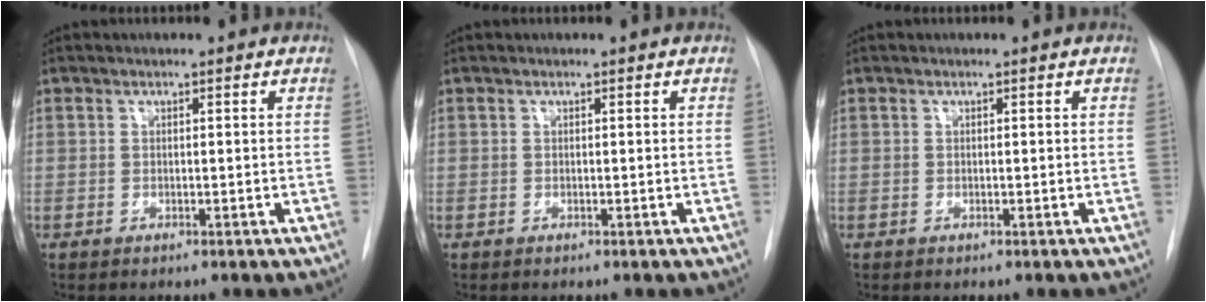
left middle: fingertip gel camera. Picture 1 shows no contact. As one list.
[{"total": 0.0}, {"total": 0.0}]